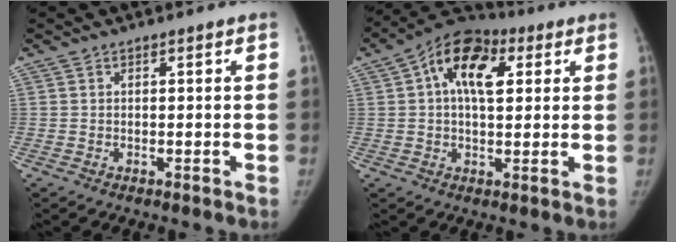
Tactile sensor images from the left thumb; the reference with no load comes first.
{"total": 12.8, "force": [3.9, 7.3, 9.8], "torque": [-0.146, 0.016, 0.054]}